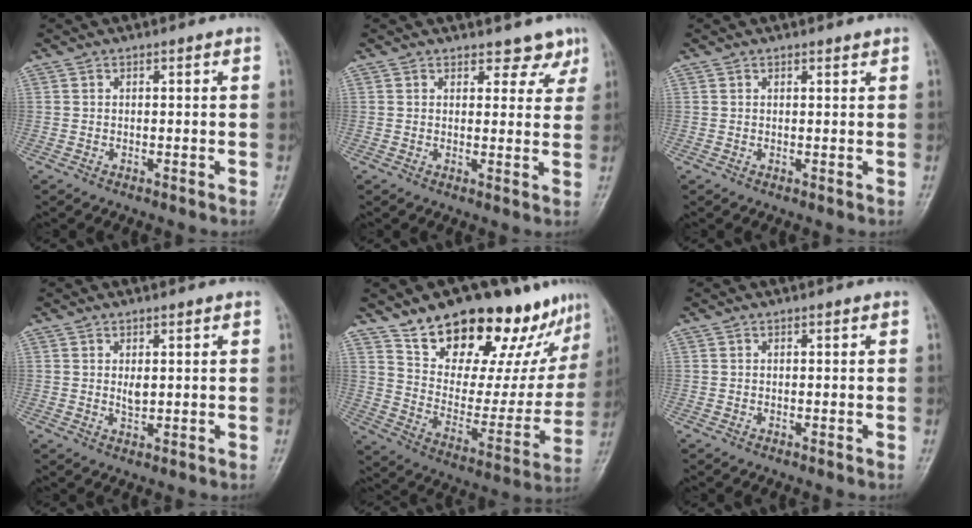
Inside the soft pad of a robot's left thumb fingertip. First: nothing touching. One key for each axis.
{"total": 4.1, "fx": 3.3, "fy": 2.3, "fz": 0.9, "tx": 0.020, "ty": -0.022, "tz": 0.034}
{"total": 0.7, "fx": 0.6, "fy": 0.2, "fz": 0.2, "tx": -0.006, "ty": -0.006, "tz": 0.010}
{"total": 1.9, "fx": 0.6, "fy": 1.0, "fz": 1.6, "tx": -0.024, "ty": -0.007, "tz": 0.012}
{"total": 24.8, "fx": 18.3, "fy": 10.1, "fz": 13.2, "tx": -0.144, "ty": -0.088, "tz": 0.278}
{"total": 0.0}